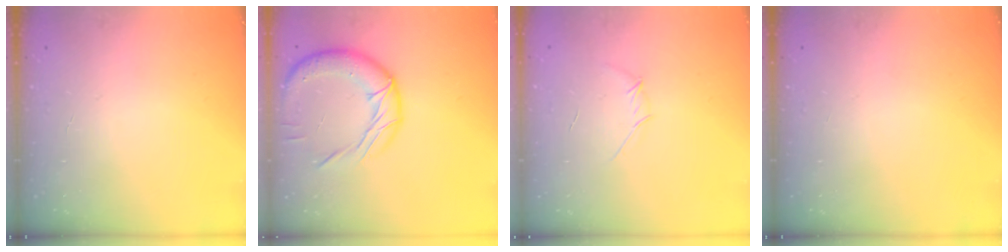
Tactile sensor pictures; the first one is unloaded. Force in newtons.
{"total": 16.9, "press": 16.9, "slide": 1.5}
{"total": 3.0, "press": 2.9, "slide": 0.6}
{"total": 0.0}